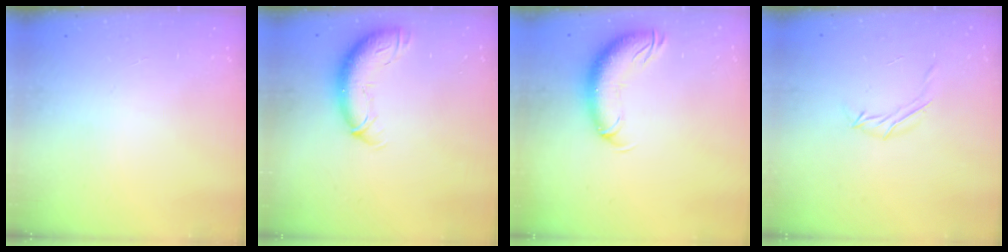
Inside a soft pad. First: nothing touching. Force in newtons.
{"total": 11.5, "press": 11.2, "slide": 2.8}
{"total": 12.1, "press": 11.8, "slide": 2.7}
{"total": 4.5, "press": 4.4, "slide": 0.9}